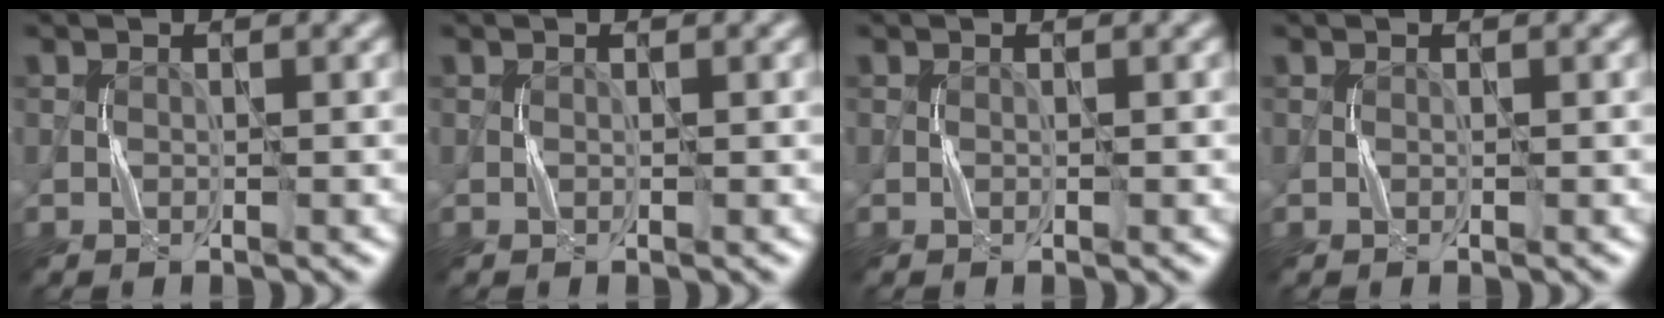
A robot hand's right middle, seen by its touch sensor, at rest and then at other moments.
{"total": 0.0}
{"total": 0.0}
{"total": 0.0}